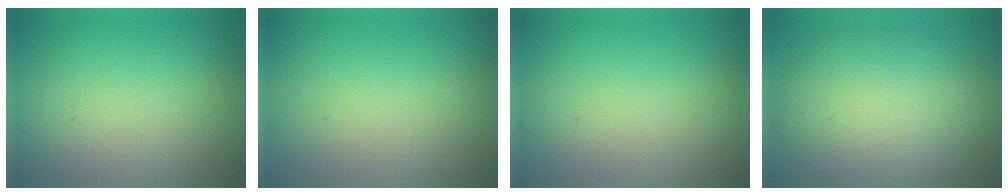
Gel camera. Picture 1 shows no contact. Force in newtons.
{"total": 0.0}
{"total": 0.0}
{"total": 8.6, "press": 8.6, "slide": 0.3}